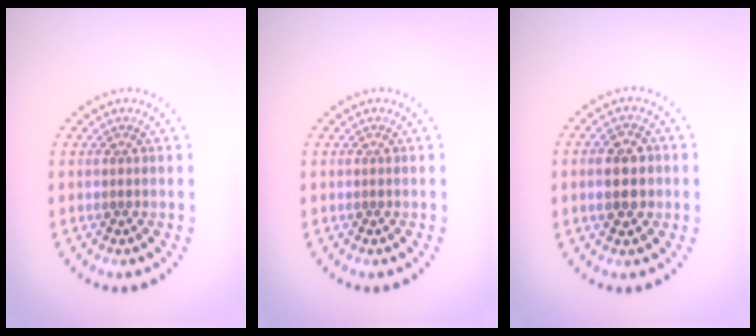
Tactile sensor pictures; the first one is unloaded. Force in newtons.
{"total": 0.0}
{"total": 3.6, "press": 3.6, "slide": 0.0}